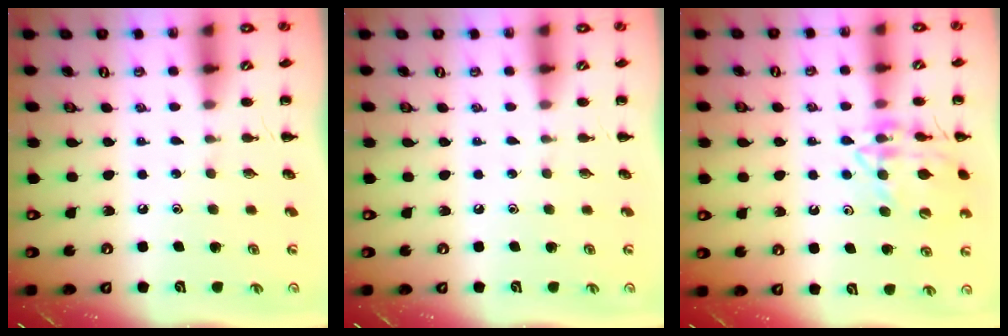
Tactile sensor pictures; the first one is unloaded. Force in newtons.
{"total": 0.0}
{"total": 14.5, "press": 14.4, "slide": 1.2}